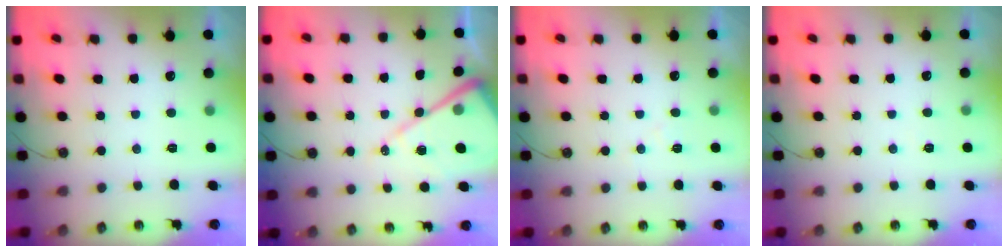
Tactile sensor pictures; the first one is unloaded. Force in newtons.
{"total": 14.3, "press": 14.3, "slide": 1.5}
{"total": 6.7, "press": 6.6, "slide": 0.9}
{"total": 2.6, "press": 2.5, "slide": 0.5}